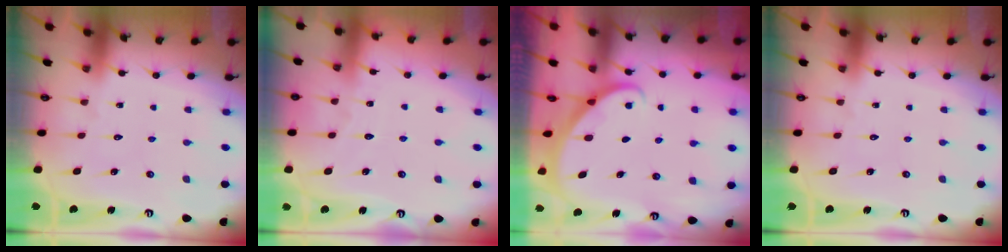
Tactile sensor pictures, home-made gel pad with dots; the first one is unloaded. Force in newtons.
{"total": 3.3, "press": 3.2, "slide": 0.3}
{"total": 2.0, "press": 2.0, "slide": 0.1}
{"total": 0.0}